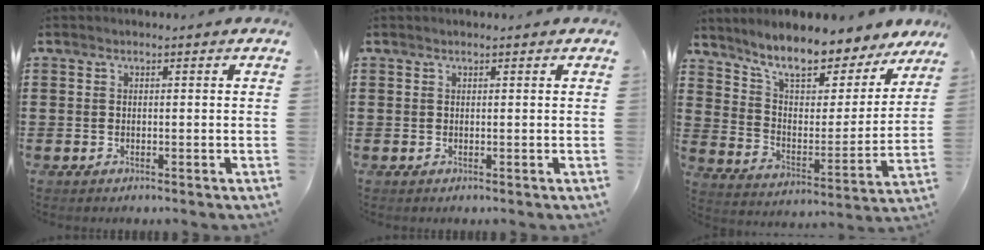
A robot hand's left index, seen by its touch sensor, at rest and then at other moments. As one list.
[{"total": 0.0}, {"total": 9.3, "force": [8.1, 1.9, 4.0], "torque": [-0.100, -0.058, 0.139]}]